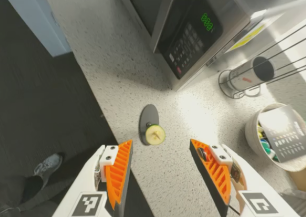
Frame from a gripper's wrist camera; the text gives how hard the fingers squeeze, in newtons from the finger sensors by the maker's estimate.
{"total": 0.0}